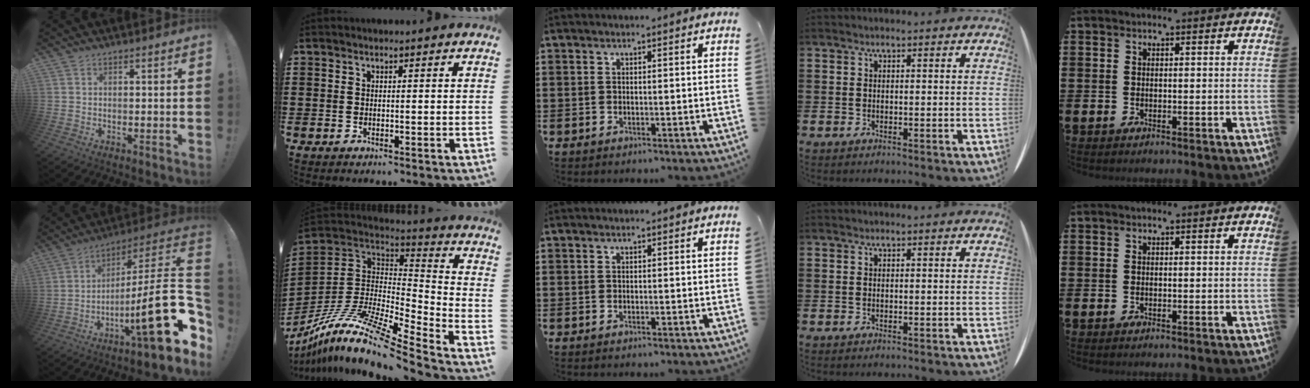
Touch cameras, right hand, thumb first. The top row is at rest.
{"thumb": {"total": 23.2, "force": [-6.6, 3.0, 22.1], "torque": [-0.354, 0.015, -0.109]}, "index": {"total": 13.0, "force": [-9.5, 2.0, 8.6], "torque": [-0.181, 0.001, -0.185]}}